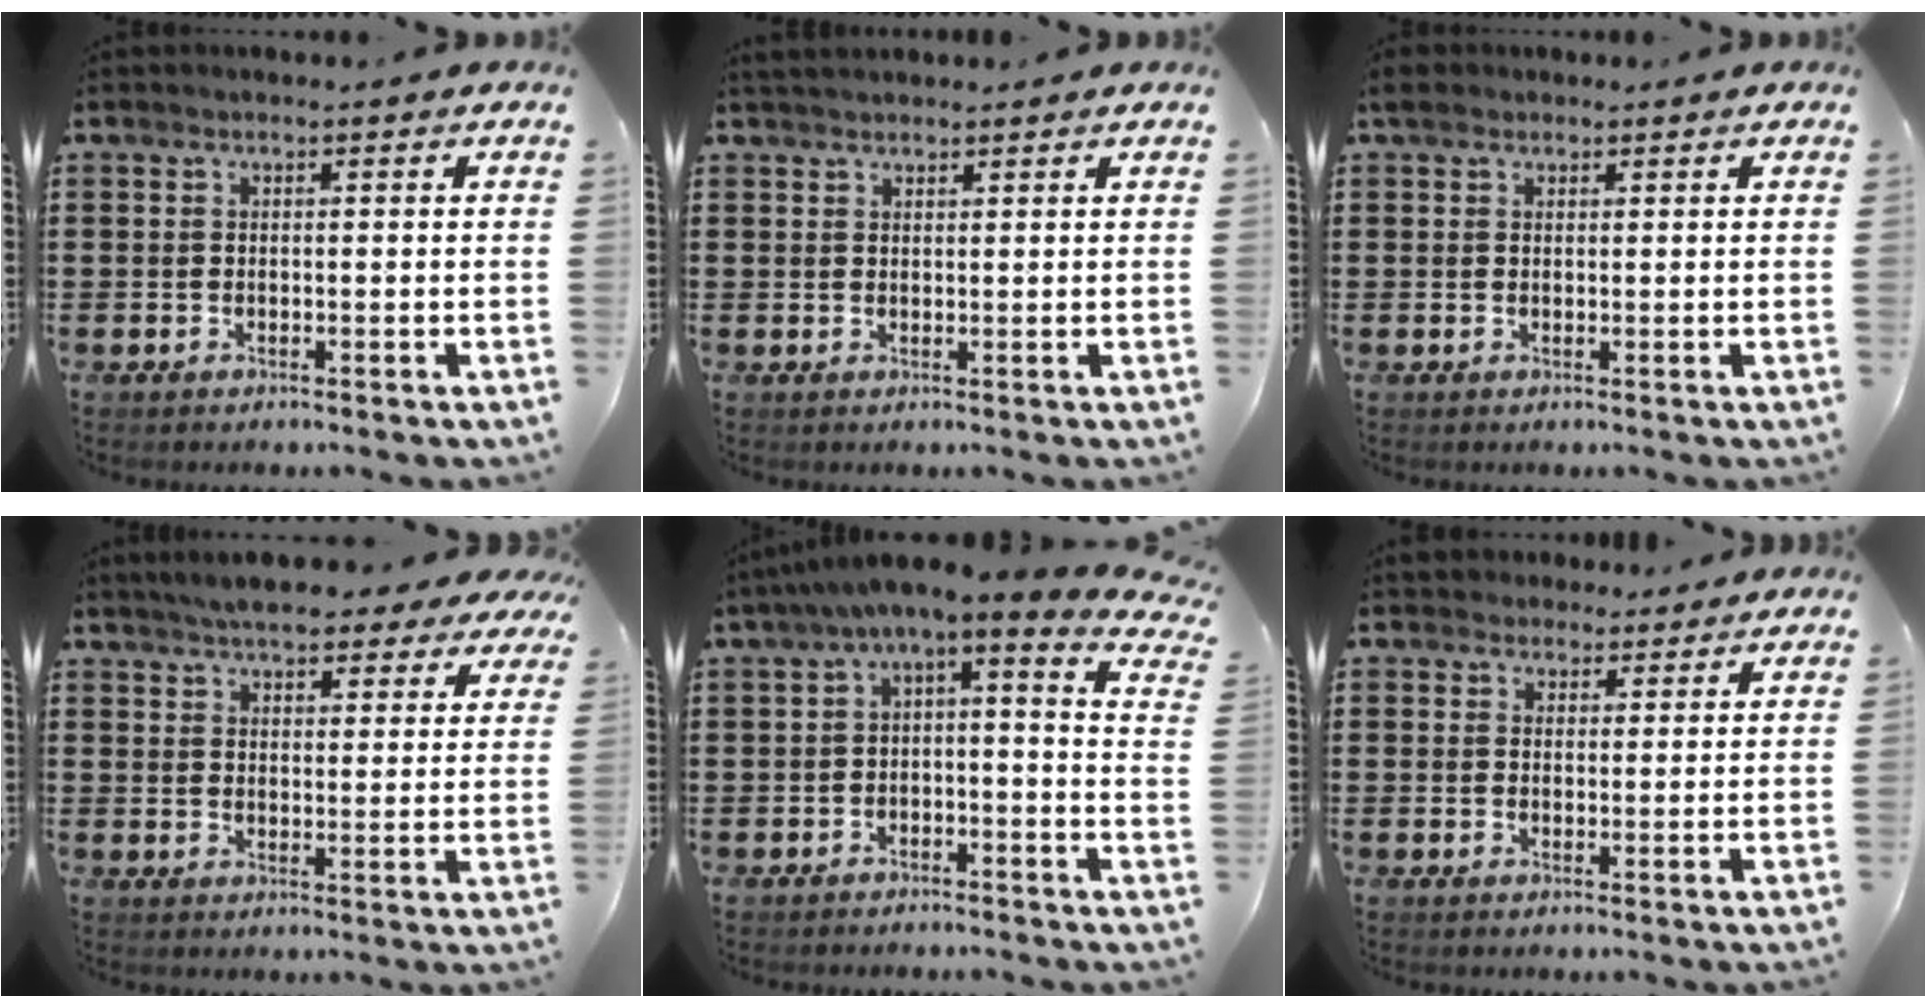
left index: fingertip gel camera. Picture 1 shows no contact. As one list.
[{"total": 1.6, "force": [1.5, 0.6, 0.2], "torque": [-0.007, 0.002, 0.030]}, {"total": 1.7, "force": [1.2, 1.0, 0.7], "torque": [-0.018, 0.007, 0.022]}, {"total": 5.7, "force": [5.3, 0.9, 1.9], "torque": [-0.056, -0.010, 0.097]}, {"total": 2.3, "force": [-0.9, 0.0, 2.1], "torque": [-0.045, -0.020, -0.029]}, {"total": 2.8, "force": [2.4, 1.5, -0.1], "torque": [-0.007, 0.007, 0.046]}]